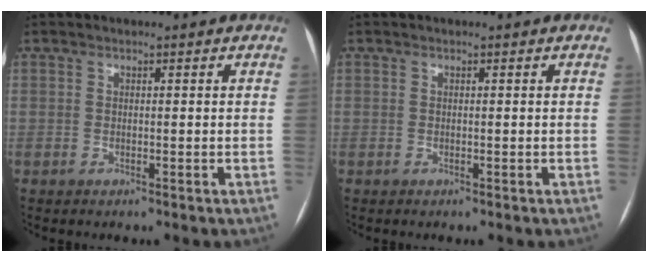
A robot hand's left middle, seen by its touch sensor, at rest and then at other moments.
{"total": 0.0}